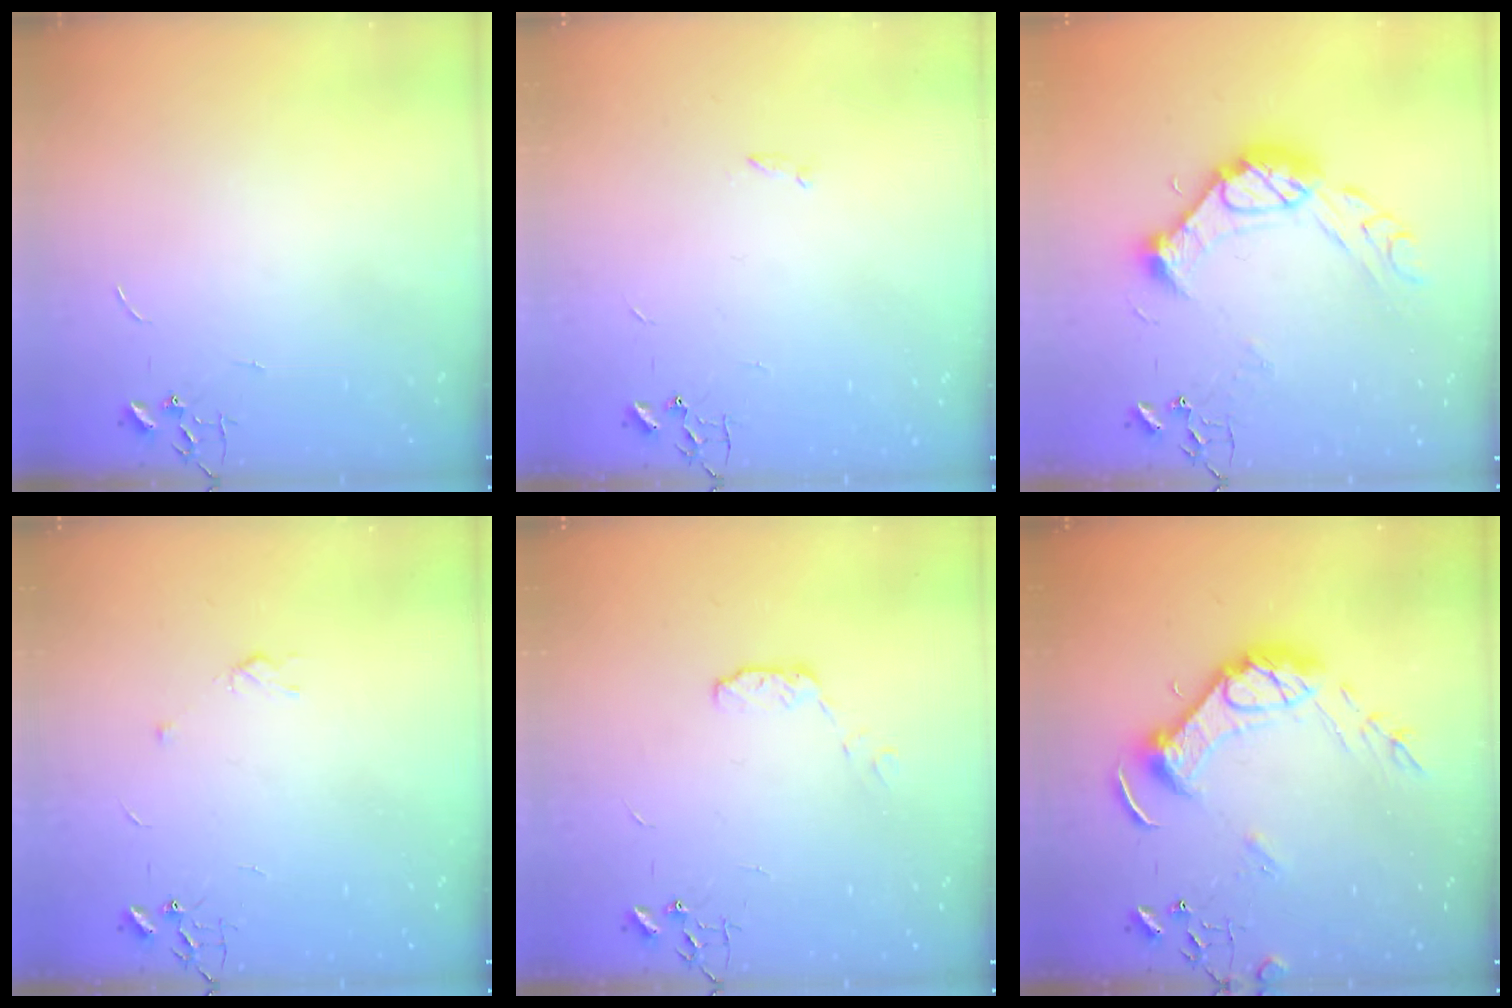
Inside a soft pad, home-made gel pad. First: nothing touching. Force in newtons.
{"total": 1.1, "press": 1.0, "slide": 0.3}
{"total": 17.4, "press": 17.3, "slide": 1.6}
{"total": 3.6, "press": 3.5, "slide": 0.7}
{"total": 5.3, "press": 5.3, "slide": 0.2}
{"total": 15.3, "press": 15.2, "slide": 1.7}